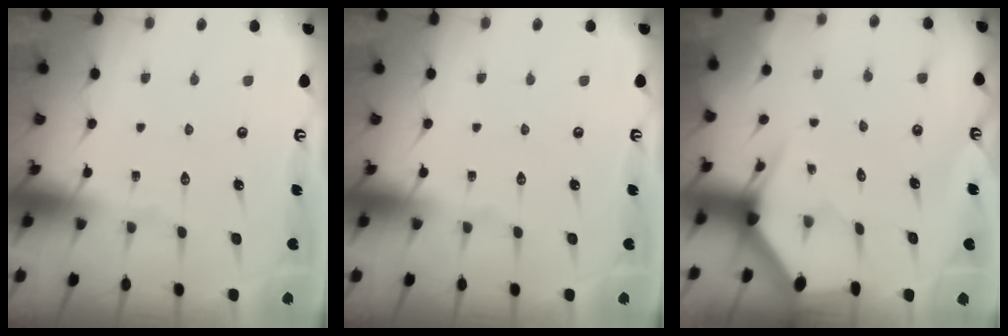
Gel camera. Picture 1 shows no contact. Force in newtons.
{"total": 0.0}
{"total": 3.0, "press": 3.0, "slide": 0.0}